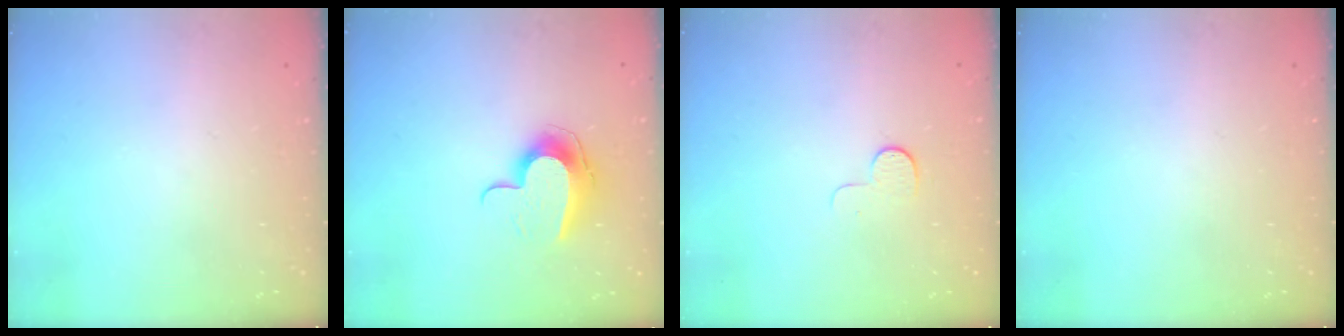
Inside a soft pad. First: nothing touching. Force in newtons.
{"total": 10.8, "press": 10.8, "slide": 1.0}
{"total": 5.1, "press": 5.0, "slide": 0.5}
{"total": 0.0}